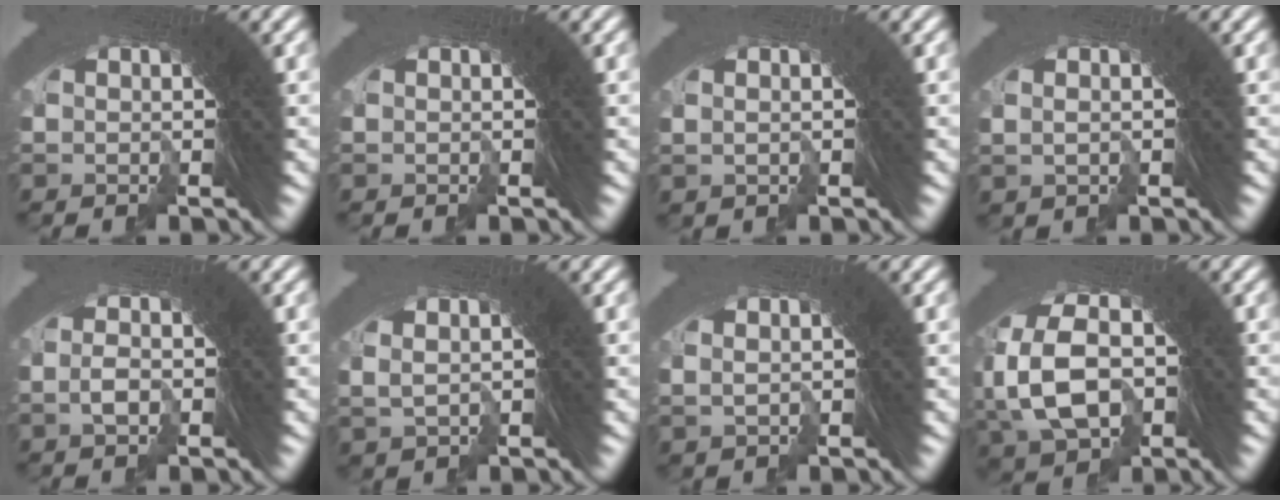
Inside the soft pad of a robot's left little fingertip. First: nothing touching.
{"total": 0.0}
{"total": 0.7, "force": [-0.1, 0.7, -0.1], "torque": [-0.003, 0.007, -0.001]}
{"total": 1.4, "force": [0.1, 1.4, 0.3], "torque": [-0.006, 0.012, -0.002]}
{"total": 2.1, "force": [-1.3, 1.6, 0.5], "torque": [0.009, 0.008, -0.026]}
{"total": 4.3, "force": [0.5, 3.7, 2.1], "torque": [-0.053, 0.012, 0.002]}
{"total": 2.3, "force": [0.4, 2.1, 0.9], "torque": [-0.021, 0.012, 0.003]}
{"total": 10.0, "force": [-1.8, 8.3, 5.4], "torque": [-0.108, -0.017, -0.029]}